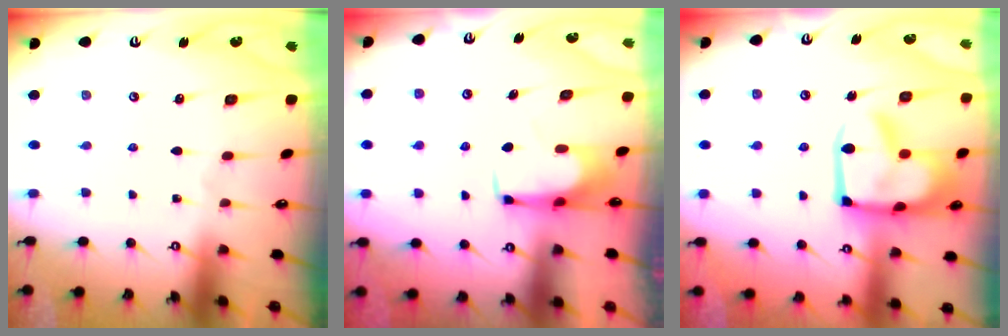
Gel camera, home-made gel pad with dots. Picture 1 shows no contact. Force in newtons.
{"total": 1.7, "press": 1.5, "slide": 0.7}
{"total": 18.7, "press": 18.6, "slide": 1.7}